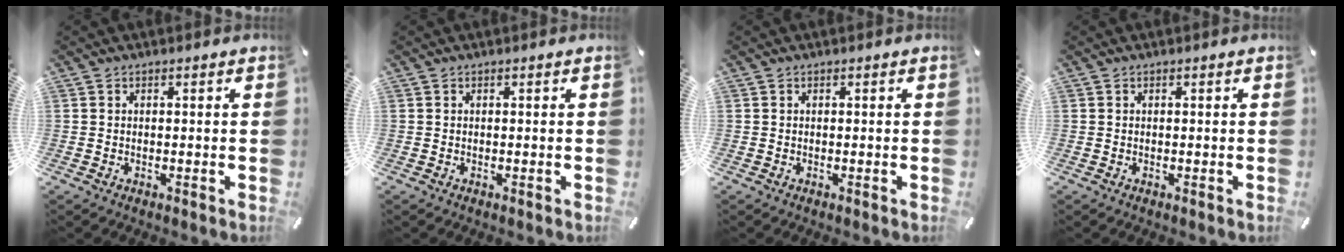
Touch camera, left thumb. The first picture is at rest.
{"total": 0.0}
{"total": 0.0}
{"total": 0.0}